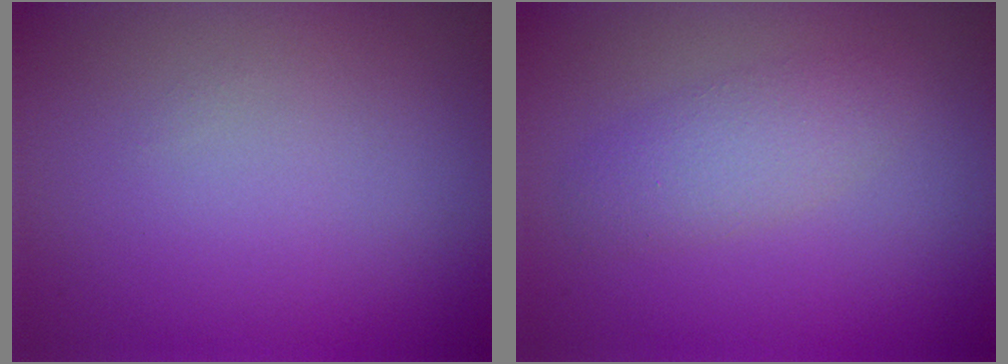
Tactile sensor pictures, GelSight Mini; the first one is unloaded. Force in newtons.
{"total": 2.5, "press": 2.5, "slide": 0.1}